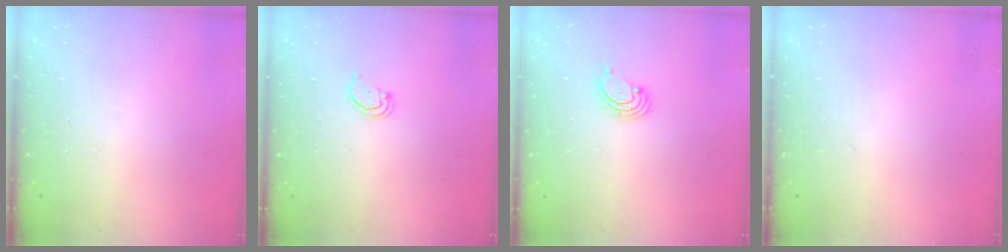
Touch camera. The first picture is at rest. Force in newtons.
{"total": 2.1, "press": 2.1, "slide": 0.2}
{"total": 2.2, "press": 2.1, "slide": 0.7}
{"total": 0.0}